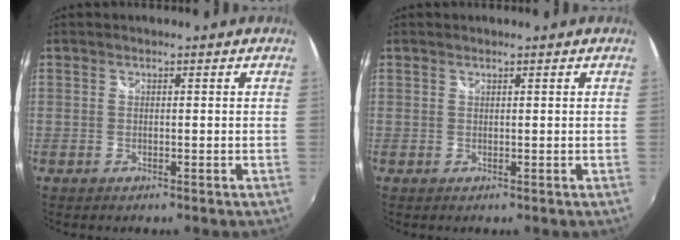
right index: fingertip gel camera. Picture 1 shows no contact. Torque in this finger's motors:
{"motor_torque": [-0.21, -0.02, -0.03, 0.00]}